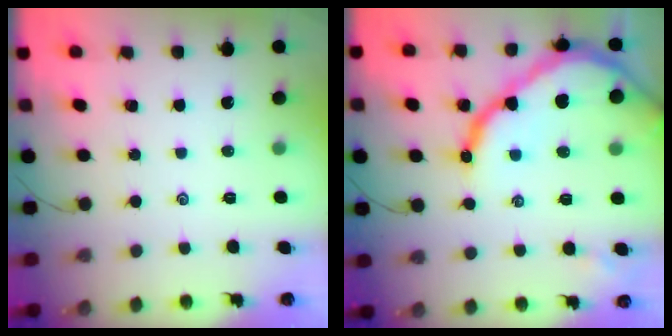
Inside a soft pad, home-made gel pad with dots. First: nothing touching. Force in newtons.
{"total": 19.0, "press": 18.9, "slide": 1.9}